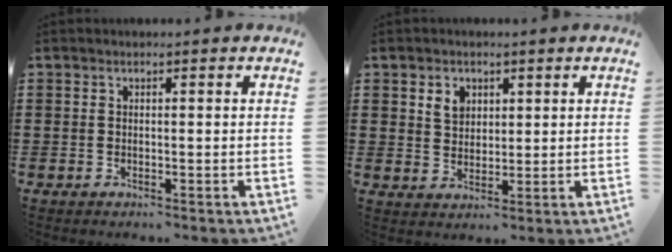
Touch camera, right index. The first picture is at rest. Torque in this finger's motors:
{"motor_torque": [0.14, 0.20, 0.22, 0.02]}